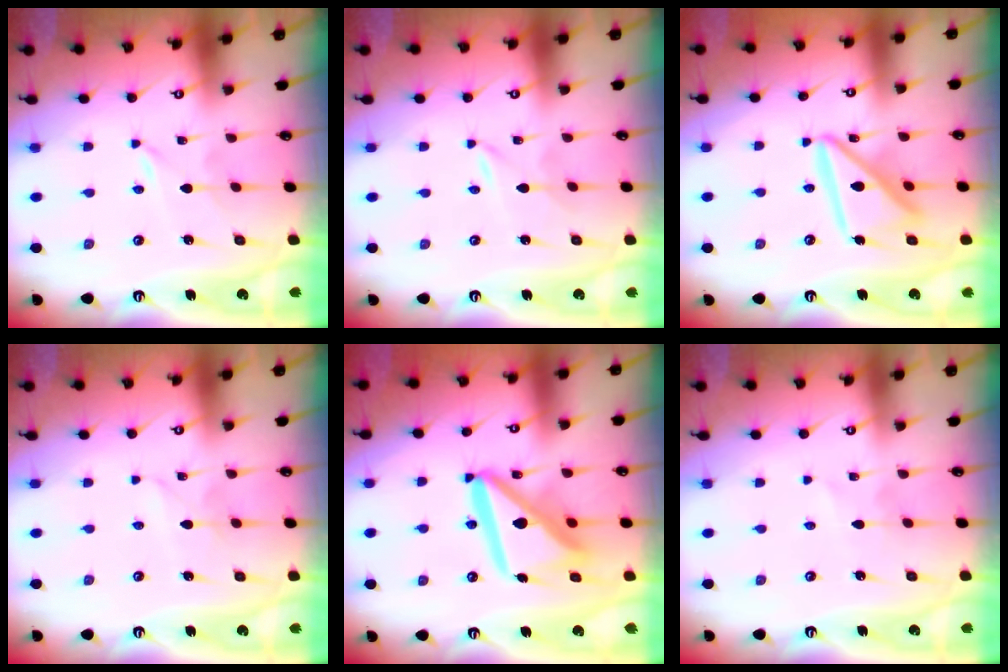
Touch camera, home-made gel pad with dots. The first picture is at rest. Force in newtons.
{"total": 0.0}
{"total": 14.0, "press": 13.9, "slide": 1.6}
{"total": 1.6, "press": 1.6, "slide": 0.1}
{"total": 16.7, "press": 16.6, "slide": 2.2}
{"total": 2.2, "press": 2.2, "slide": 0.2}